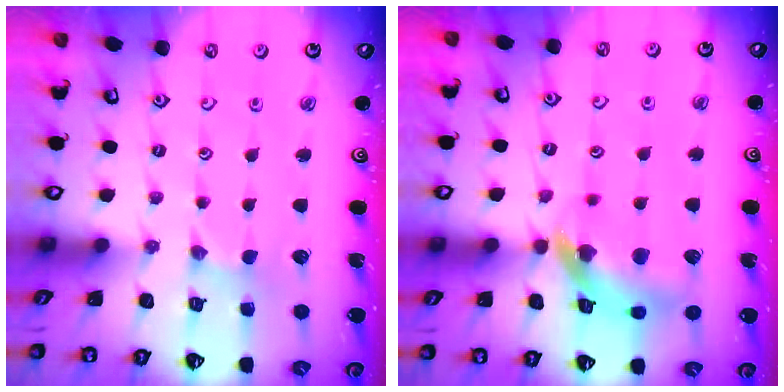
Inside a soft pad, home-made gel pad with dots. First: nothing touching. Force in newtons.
{"total": 11.7, "press": 11.7, "slide": 1.4}